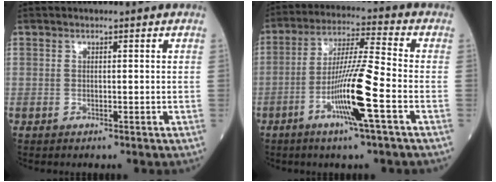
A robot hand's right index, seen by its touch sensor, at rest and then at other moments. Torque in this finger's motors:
{"motor_torque": [0.44, -0.22, 0.27, 0.17]}